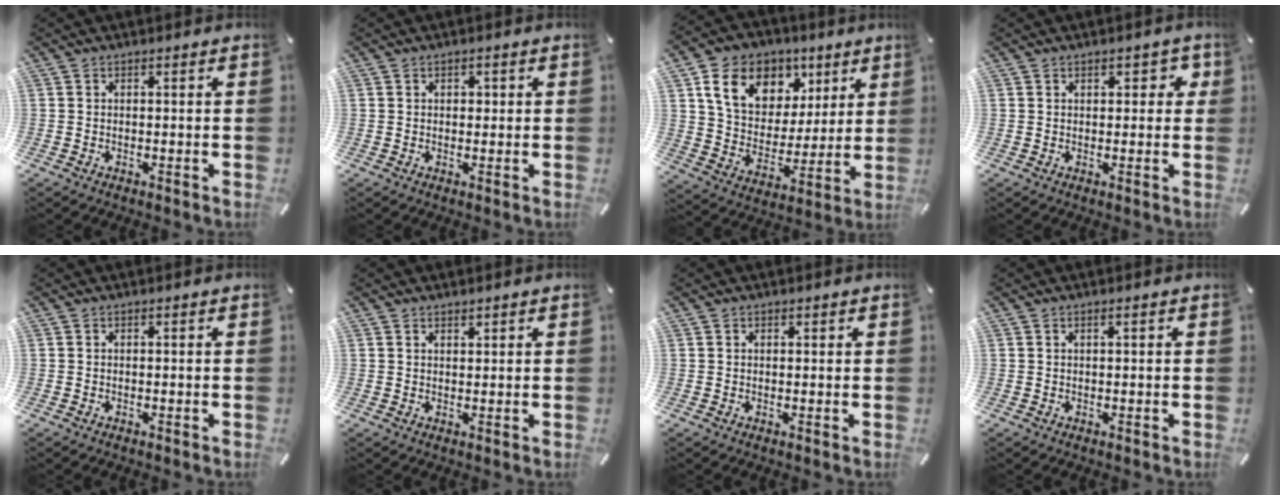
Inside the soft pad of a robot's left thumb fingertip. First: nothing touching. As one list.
[{"total": 1.1, "force": [0.2, 0.9, 0.5], "torque": [-0.003, 0.002, 0.001]}, {"total": 14.3, "force": [7.5, 10.9, 5.3], "torque": [-0.093, -0.034, 0.142]}, {"total": 2.8, "force": [1.0, 1.8, 1.9], "torque": [-0.015, -0.001, 0.009]}, {"total": 0.0}, {"total": 1.2, "force": [1.1, 0.5, 0.1], "torque": [-0.002, -0.001, 0.022]}, {"total": 0.6, "force": [0.3, 0.5, 0.1], "torque": [-0.001, 0.003, 0.006]}, {"total": 0.7, "force": [0.3, 0.1, 0.7], "torque": [-0.012, 0.001, 0.004]}]